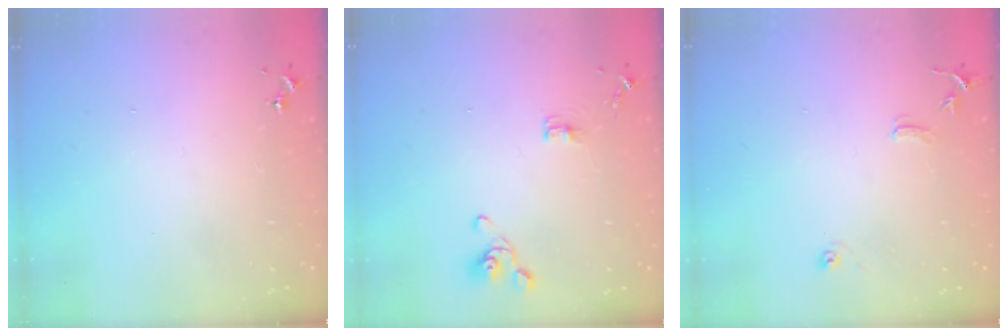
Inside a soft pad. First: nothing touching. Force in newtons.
{"total": 6.4, "press": 5.9, "slide": 2.4}
{"total": 7.6, "press": 7.5, "slide": 0.9}